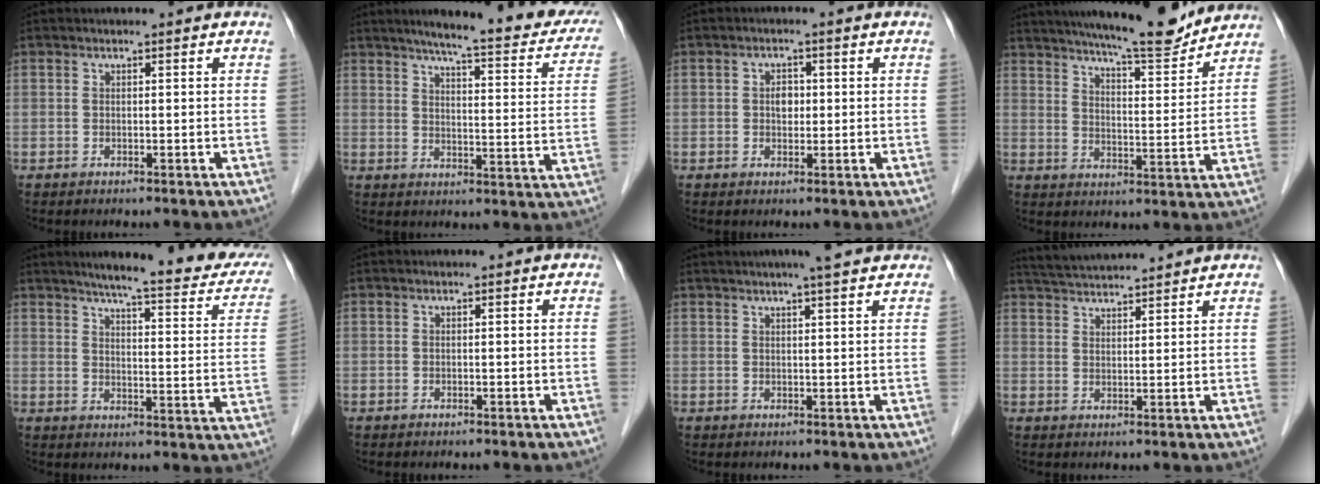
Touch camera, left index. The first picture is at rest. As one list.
[{"total": 21.1, "force": [17.4, 2.8, 11.6], "torque": [-0.142, -0.014, 0.206]}, {"total": 2.2, "force": [0.1, 1.6, 1.5], "torque": [-0.026, 0.004, 0.002]}, {"total": 14.2, "force": [12.9, 0.9, 5.9], "torque": [-0.091, -0.009, 0.184]}, {"total": 21.3, "force": [17.9, 2.8, 11.2], "torque": [-0.134, -0.025, 0.208]}, {"total": 0.0}, {"total": 7.5, "force": [6.2, 0.2, 4.3], "torque": [-0.062, 0.025, 0.078]}, {"total": 8.1, "force": [7.8, -0.1, 2.2], "torque": [-0.048, 0.033, 0.130]}]